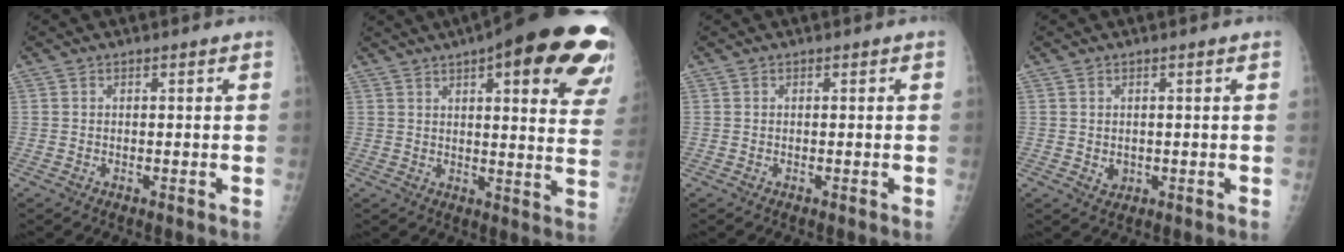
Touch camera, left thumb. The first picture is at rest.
{"total": 25.7, "force": [14.2, 6.8, 20.3], "torque": [-0.207, -0.018, 0.168]}
{"total": 0.0}
{"total": 1.8, "force": [0.1, 1.4, 1.1], "torque": [-0.009, -0.002, 0.009]}